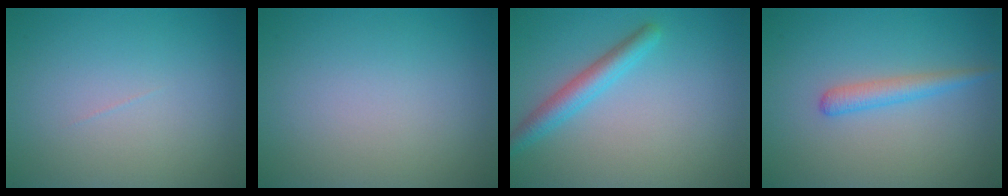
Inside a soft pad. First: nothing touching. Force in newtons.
{"total": 0.0}
{"total": 2.8, "press": 2.8, "slide": 0.2}
{"total": 2.0, "press": 1.9, "slide": 0.1}